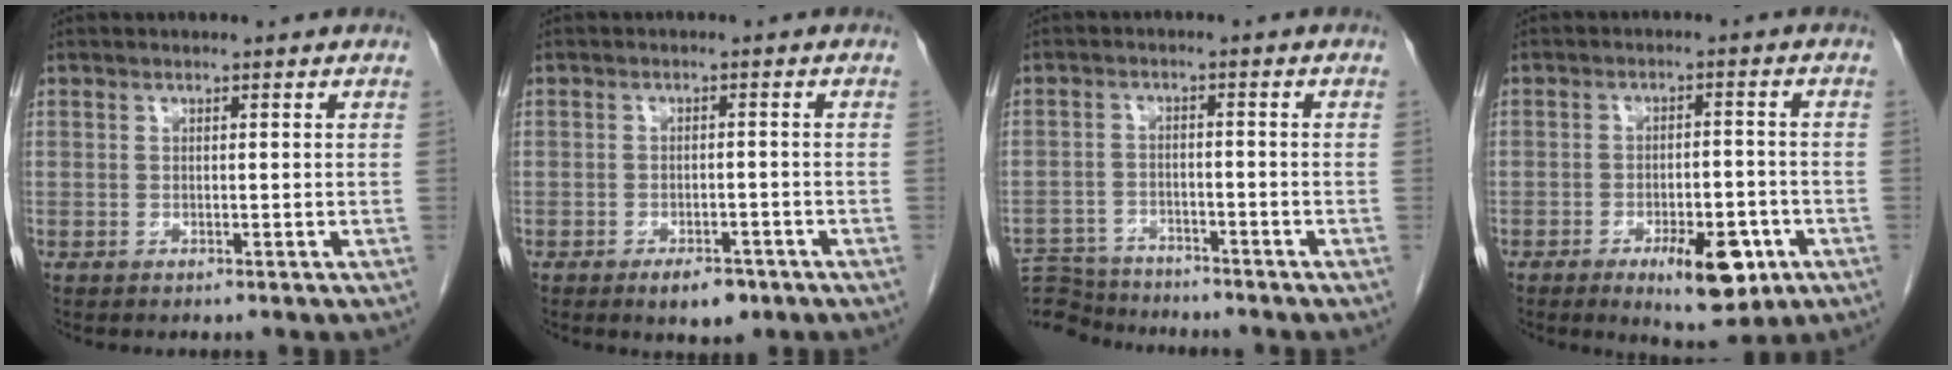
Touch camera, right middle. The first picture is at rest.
{"total": 4.1, "force": [-2.6, 1.8, 2.5], "torque": [-0.036, 0.000, -0.032]}
{"total": 9.4, "force": [-9.1, 2.0, 1.0], "torque": [-0.024, 0.004, -0.150]}
{"total": 9.1, "force": [-4.4, 3.3, 7.3], "torque": [-0.102, -0.006, -0.056]}